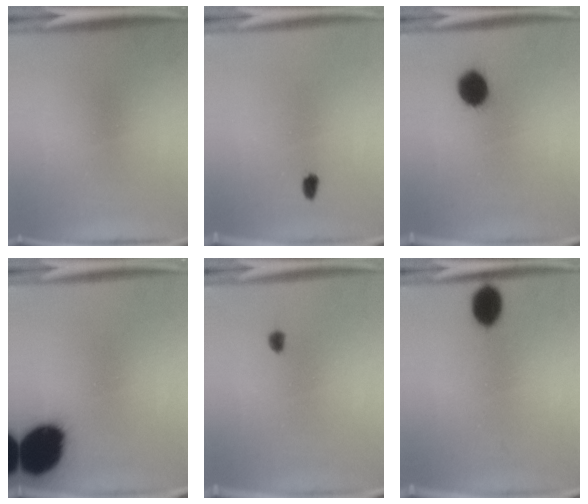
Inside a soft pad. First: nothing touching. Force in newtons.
{"total": 1.4}
{"total": 8.3}
{"total": 18.9}
{"total": 1.7}
{"total": 6.3}